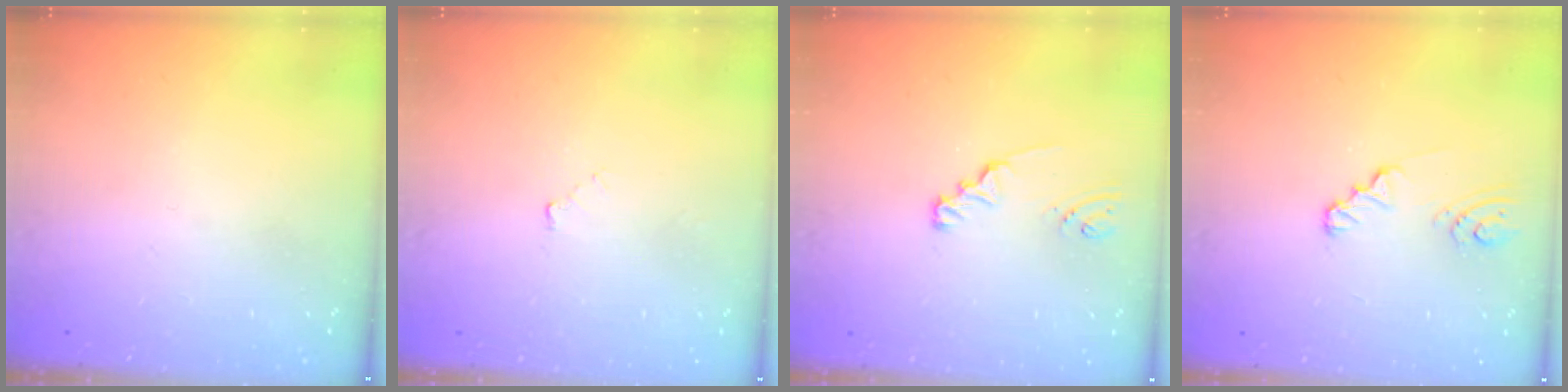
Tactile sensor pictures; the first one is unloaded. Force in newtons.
{"total": 2.8, "press": 2.8, "slide": 0.4}
{"total": 2.2, "press": 2.2, "slide": 0.2}
{"total": 4.2, "press": 4.2, "slide": 0.4}